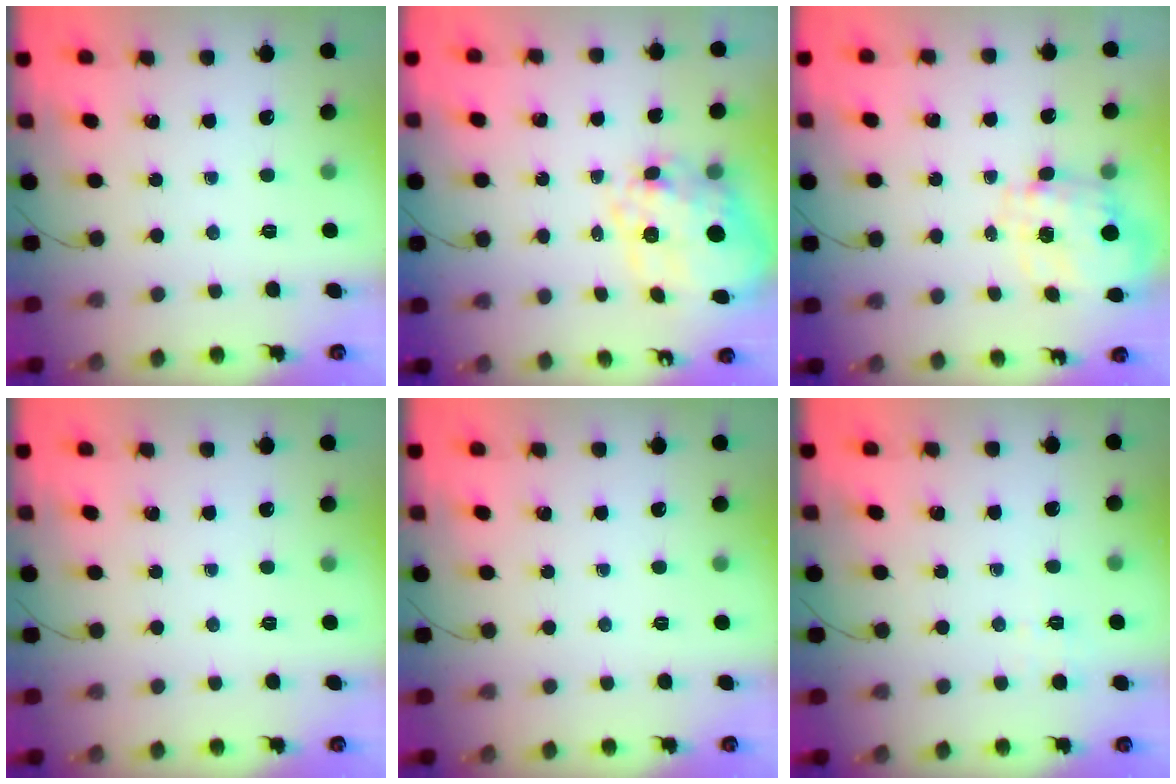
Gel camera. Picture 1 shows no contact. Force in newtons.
{"total": 13.9, "press": 13.6, "slide": 3.0}
{"total": 2.9, "press": 2.7, "slide": 1.2}
{"total": 0.0}
{"total": 0.0}
{"total": 2.2, "press": 1.7, "slide": 1.5}